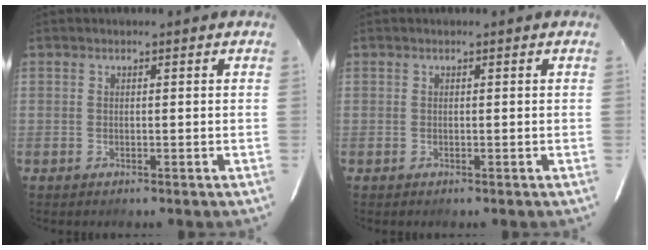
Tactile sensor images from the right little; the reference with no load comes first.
{"total": 0.0}